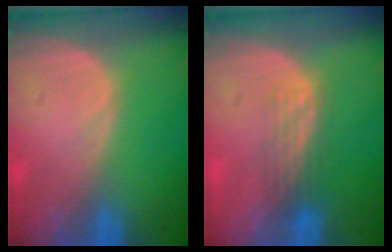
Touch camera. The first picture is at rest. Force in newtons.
{"total": 2.9, "press": 2.7, "slide": 1.2}